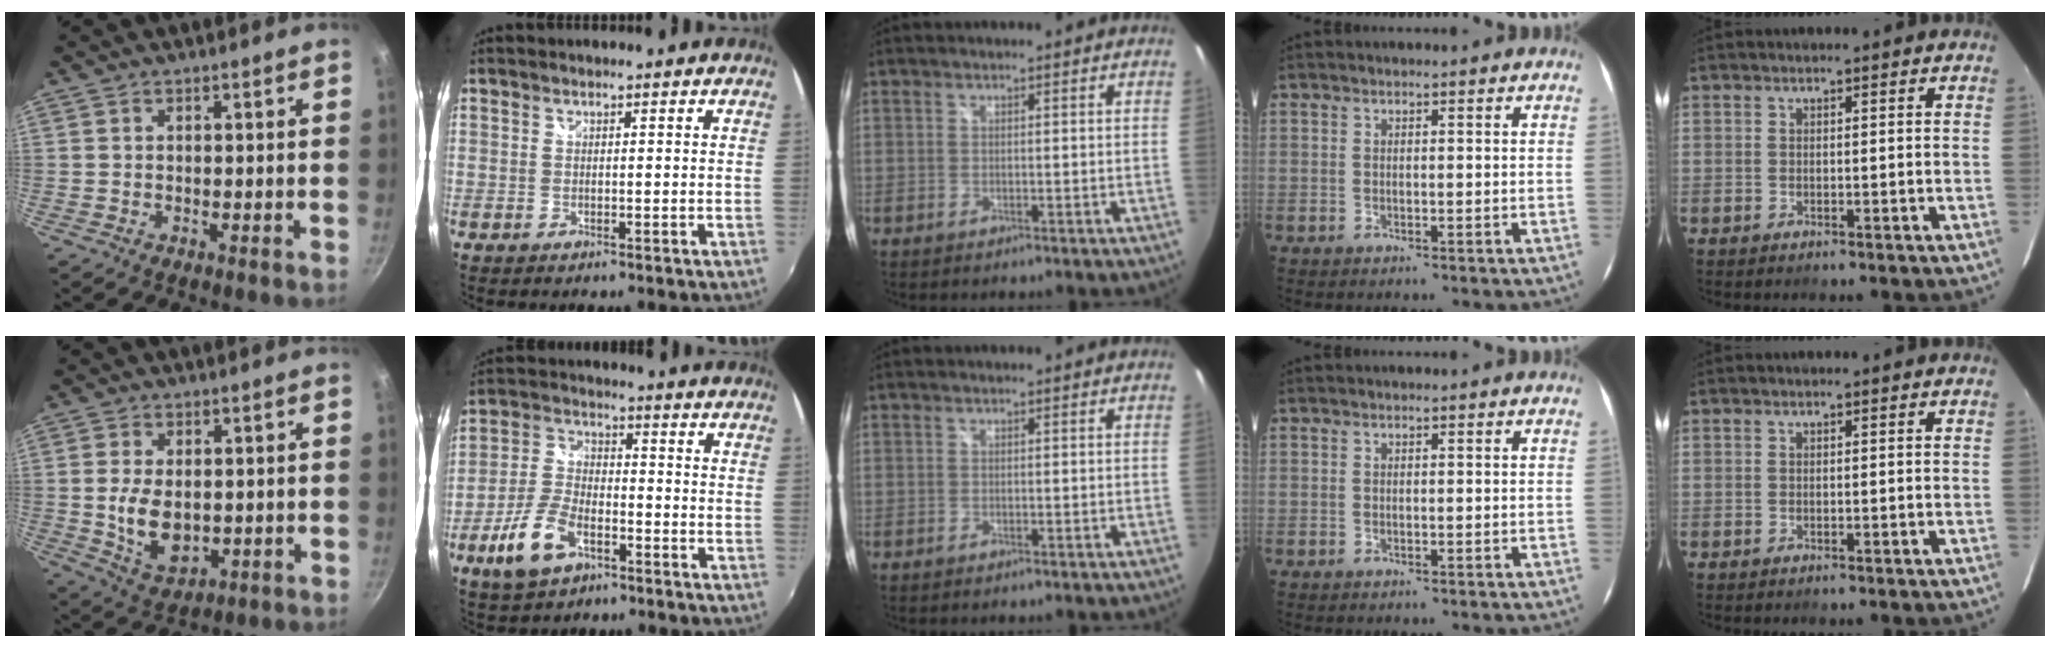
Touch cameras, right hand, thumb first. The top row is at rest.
{"thumb": {"total": 9.0, "force": [0.0, 5.6, 7.0], "torque": [-0.120, -0.013, 0.014]}, "index": {"total": 10.6, "force": [-5.5, 5.4, 7.2], "torque": [-0.163, -0.001, -0.102]}}